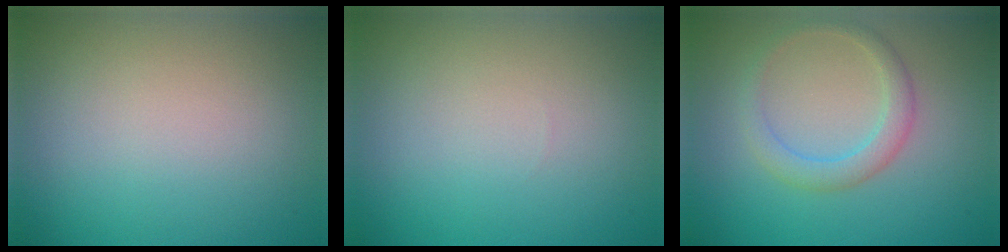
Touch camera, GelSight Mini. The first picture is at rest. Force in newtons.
{"total": 0.0}
{"total": 2.3, "press": 2.3, "slide": 0.0}